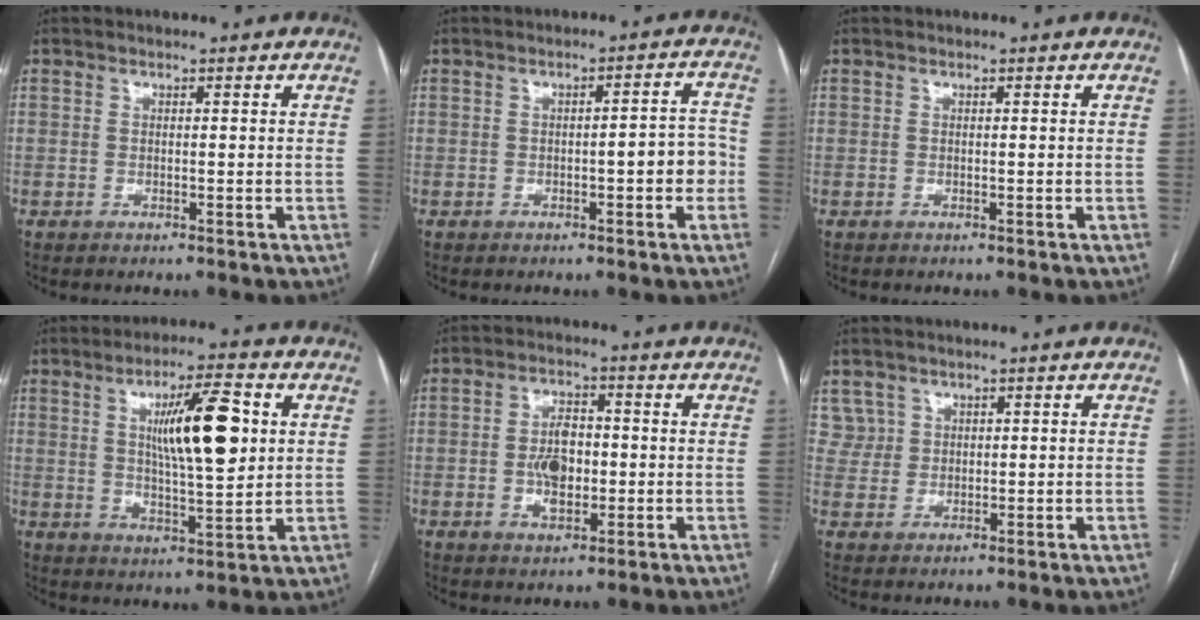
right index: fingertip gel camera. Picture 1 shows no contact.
{"total": 4.8, "force": [-1.3, 1.1, 4.5], "torque": [-0.053, 0.018, -0.015]}
{"total": 0.0}
{"total": 12.4, "force": [3.2, 2.5, 11.7], "torque": [-0.193, 0.004, 0.055]}
{"total": 6.0, "force": [-0.7, 3.4, 4.9], "torque": [-0.092, 0.010, -0.008]}
{"total": 2.9, "force": [1.7, 2.4, -0.4], "torque": [0.022, 0.012, 0.028]}